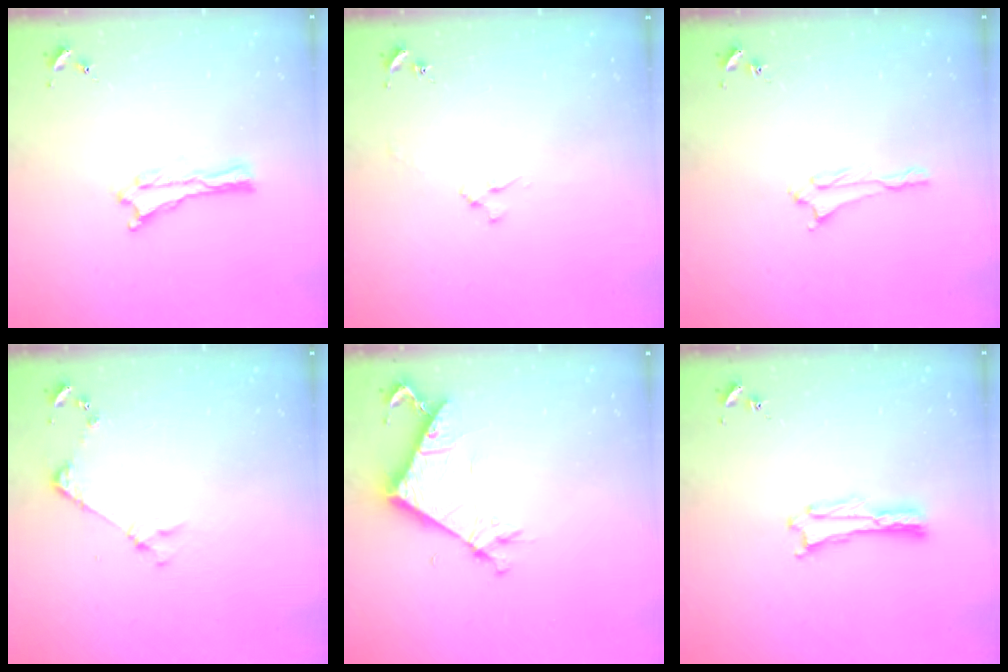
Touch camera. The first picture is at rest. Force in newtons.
{"total": 2.4, "press": 2.4, "slide": 0.3}
{"total": 1.3, "press": 1.3, "slide": 0.1}
{"total": 3.2, "press": 3.2, "slide": 0.3}
{"total": 7.2, "press": 7.1, "slide": 0.4}
{"total": 0.0}